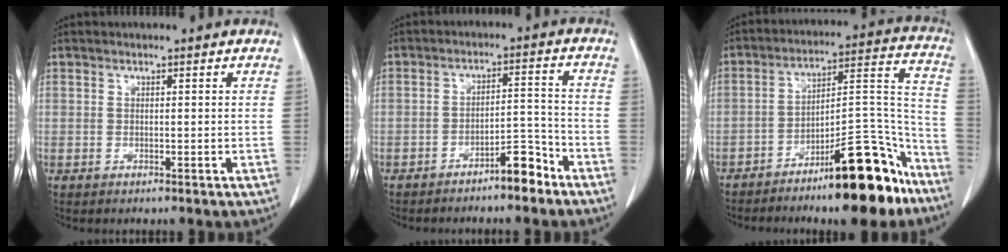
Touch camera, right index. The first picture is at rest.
{"total": 5.7, "force": [-4.4, 1.1, 3.4], "torque": [-0.047, 0.013, -0.072]}
{"total": 17.6, "force": [-12.1, 4.1, 12.1], "torque": [-0.148, 0.048, -0.189]}